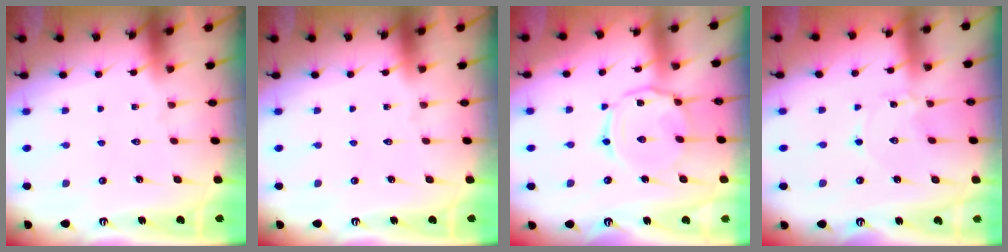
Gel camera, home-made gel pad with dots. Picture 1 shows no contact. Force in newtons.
{"total": 0.0}
{"total": 7.4, "press": 7.4, "slide": 0.6}
{"total": 0.7, "press": 0.7, "slide": 0.0}